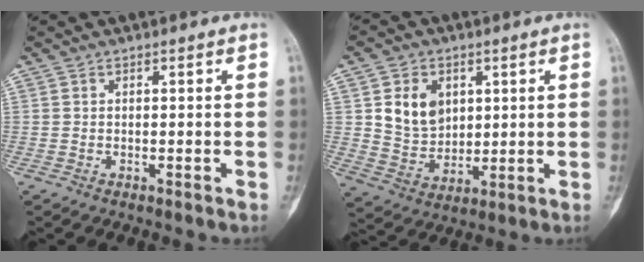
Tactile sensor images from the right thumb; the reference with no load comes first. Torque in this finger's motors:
{"motor_torque": [-0.25, 2.37, 0.02, 0.01, -0.01]}